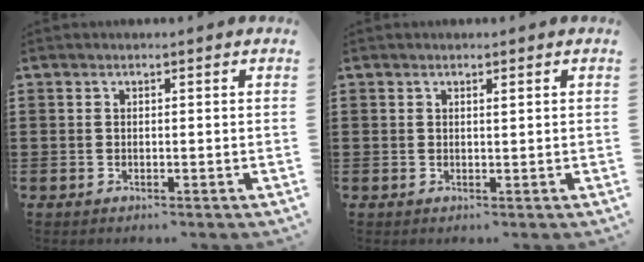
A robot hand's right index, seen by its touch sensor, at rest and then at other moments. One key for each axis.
{"total": 0.5, "fx": 0.3, "fy": 0.0, "fz": 0.4, "tx": -0.009, "ty": 0.000, "tz": 0.006}